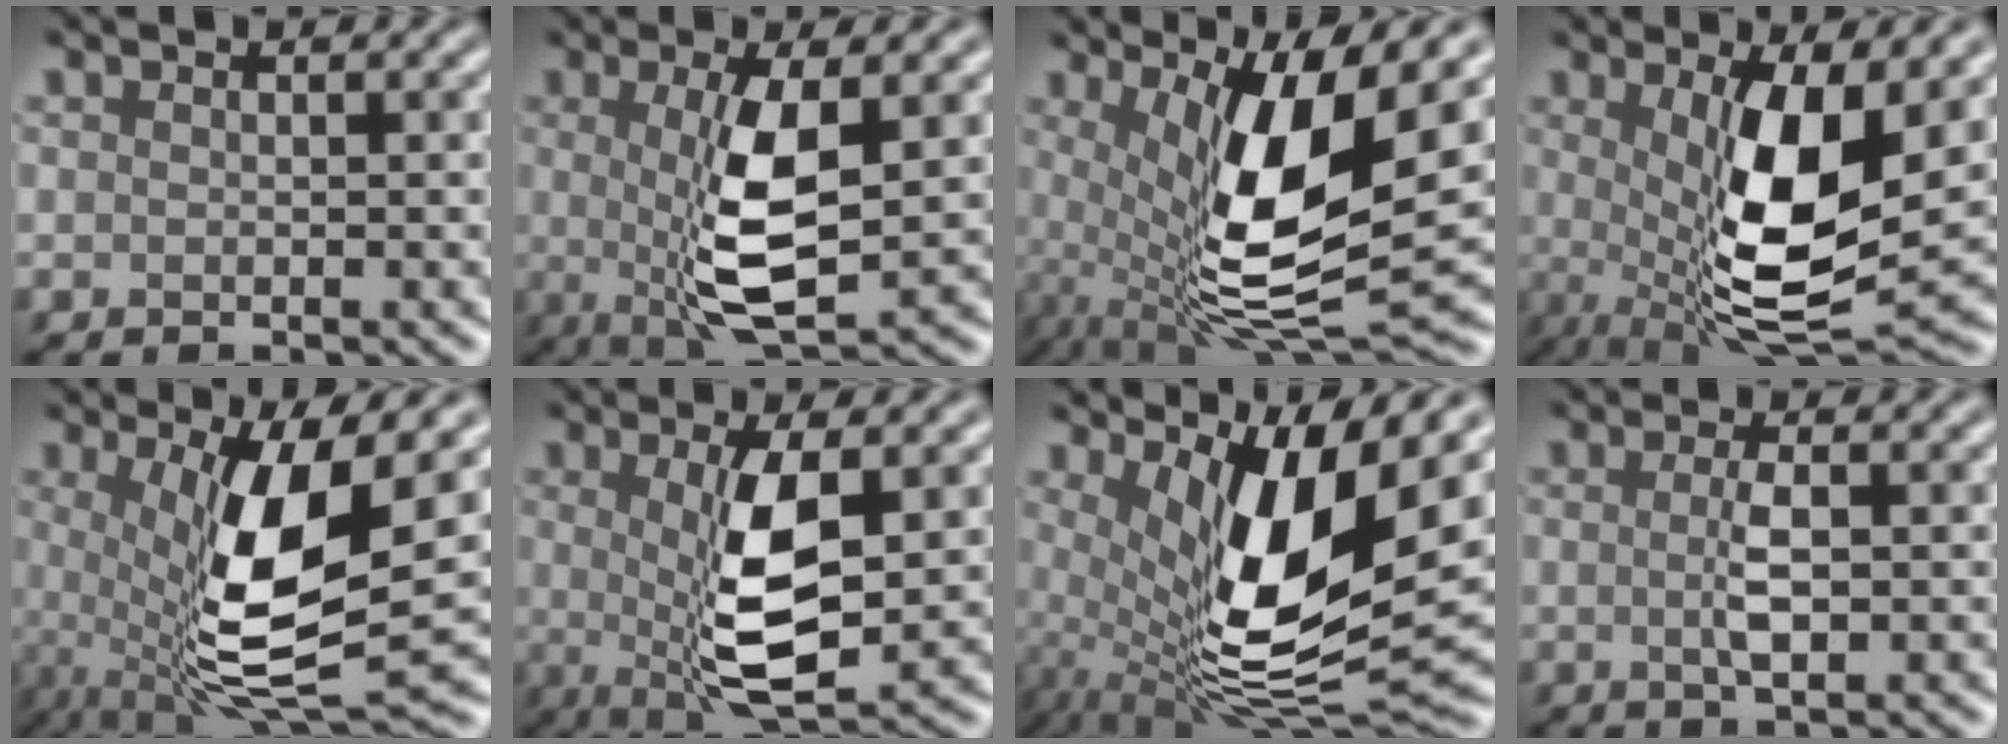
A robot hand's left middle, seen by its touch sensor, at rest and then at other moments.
{"total": 6.6, "force": [0.1, 1.9, 6.4], "torque": [-0.124, -0.013, 0.005]}
{"total": 11.8, "force": [1.3, 3.4, 11.2], "torque": [-0.205, -0.019, 0.029]}
{"total": 9.8, "force": [0.4, 3.1, 9.3], "torque": [-0.166, -0.024, 0.014]}
{"total": 10.7, "force": [0.8, 3.0, 10.2], "torque": [-0.178, -0.016, 0.017]}
{"total": 7.0, "force": [0.2, 2.1, 6.7], "torque": [-0.124, -0.012, 0.007]}
{"total": 12.0, "force": [2.1, 3.8, 11.2], "torque": [-0.208, -0.018, 0.044]}
{"total": 2.2, "force": [-0.2, 0.4, 2.2], "torque": [-0.049, -0.003, -0.002]}